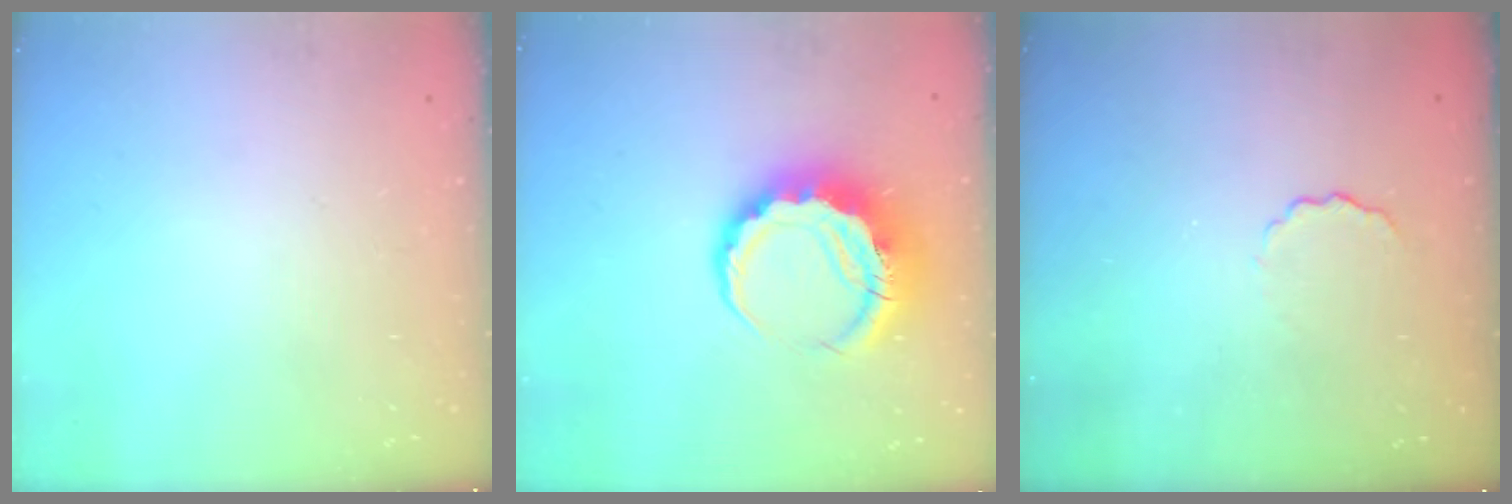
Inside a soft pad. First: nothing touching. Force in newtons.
{"total": 8.8, "press": 8.6, "slide": 1.9}
{"total": 3.5, "press": 3.4, "slide": 0.8}